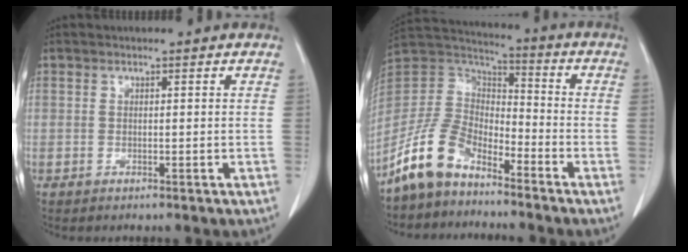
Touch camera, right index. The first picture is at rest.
{"total": 11.1, "force": [-8.3, 5.3, 5.1], "torque": [-0.118, 0.025, -0.172]}